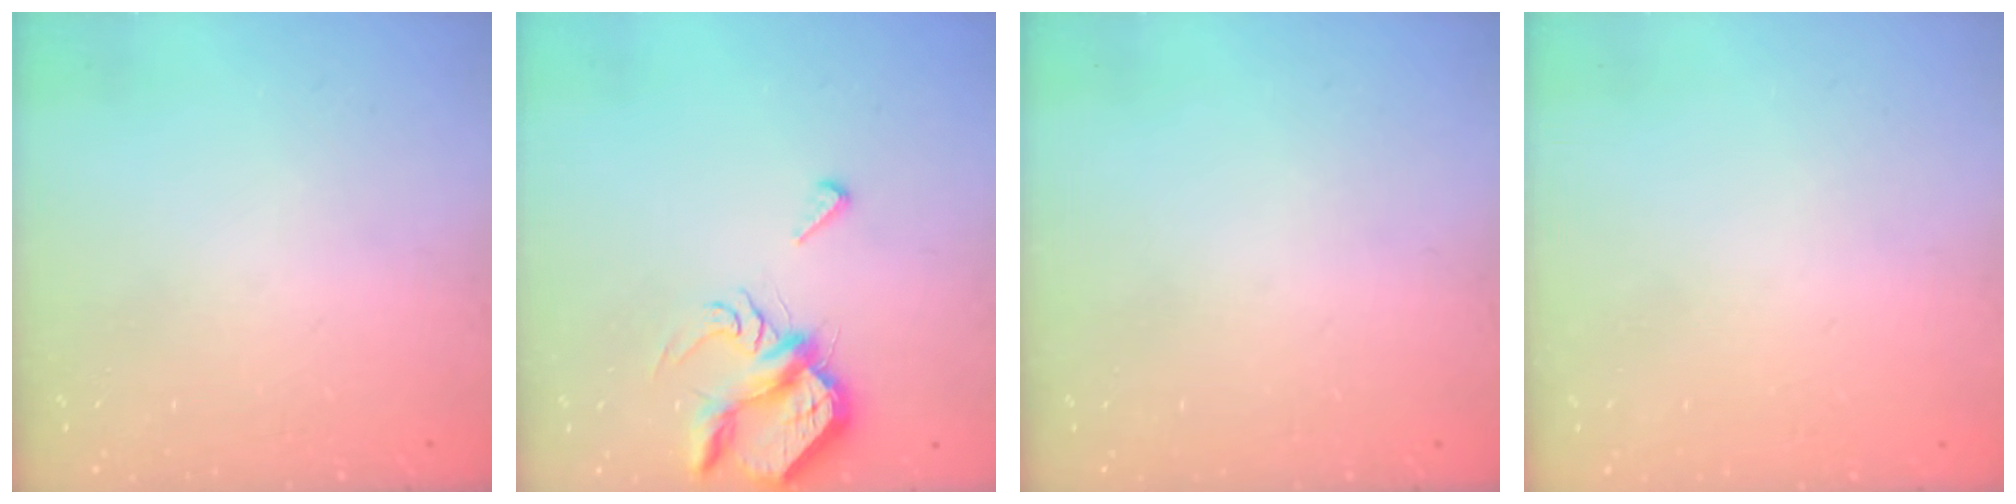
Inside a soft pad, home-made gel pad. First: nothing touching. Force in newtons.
{"total": 7.1, "press": 7.0, "slide": 1.1}
{"total": 0.0}
{"total": 1.8, "press": 1.8, "slide": 0.1}